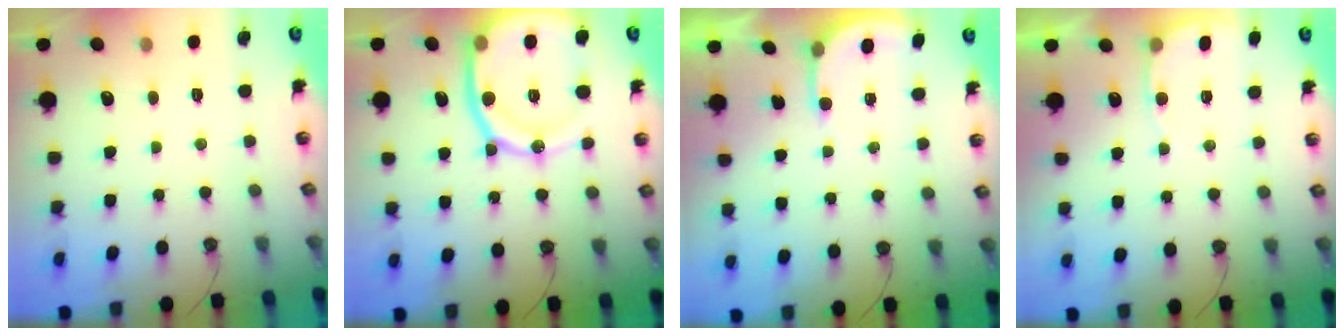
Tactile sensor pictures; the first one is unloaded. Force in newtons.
{"total": 19.3, "press": 19.2, "slide": 2.5}
{"total": 2.9, "press": 2.9, "slide": 0.2}
{"total": 5.7, "press": 5.6, "slide": 1.5}